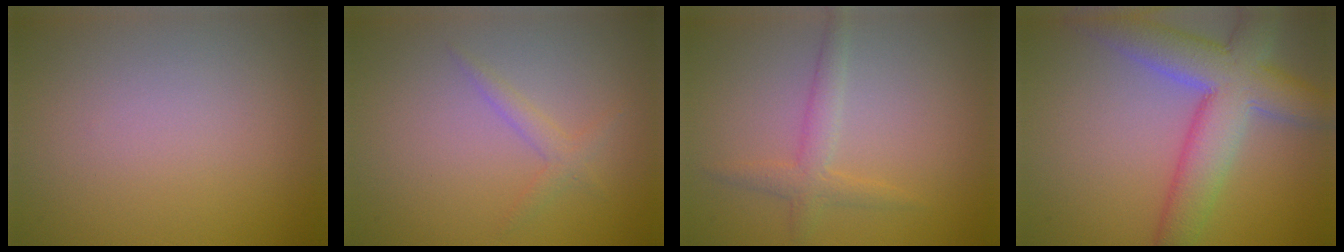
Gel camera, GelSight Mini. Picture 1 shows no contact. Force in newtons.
{"total": 1.4, "press": 1.4, "slide": 0.0}
{"total": 2.3, "press": 2.3, "slide": 0.1}
{"total": 8.4, "press": 8.4, "slide": 0.6}